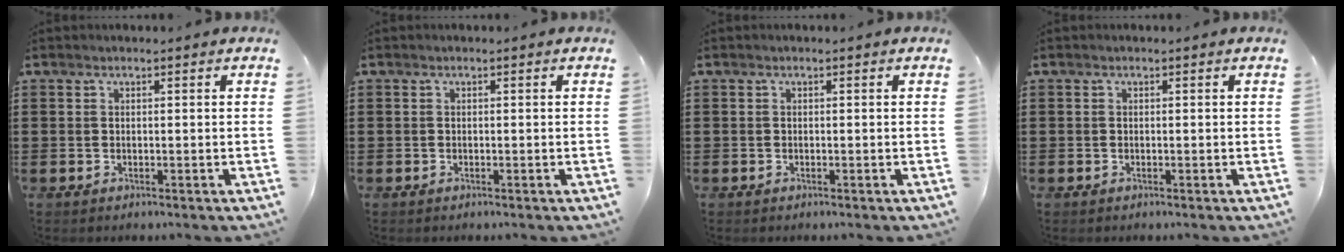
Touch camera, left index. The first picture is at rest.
{"total": 0.0}
{"total": 0.0}
{"total": 0.0}